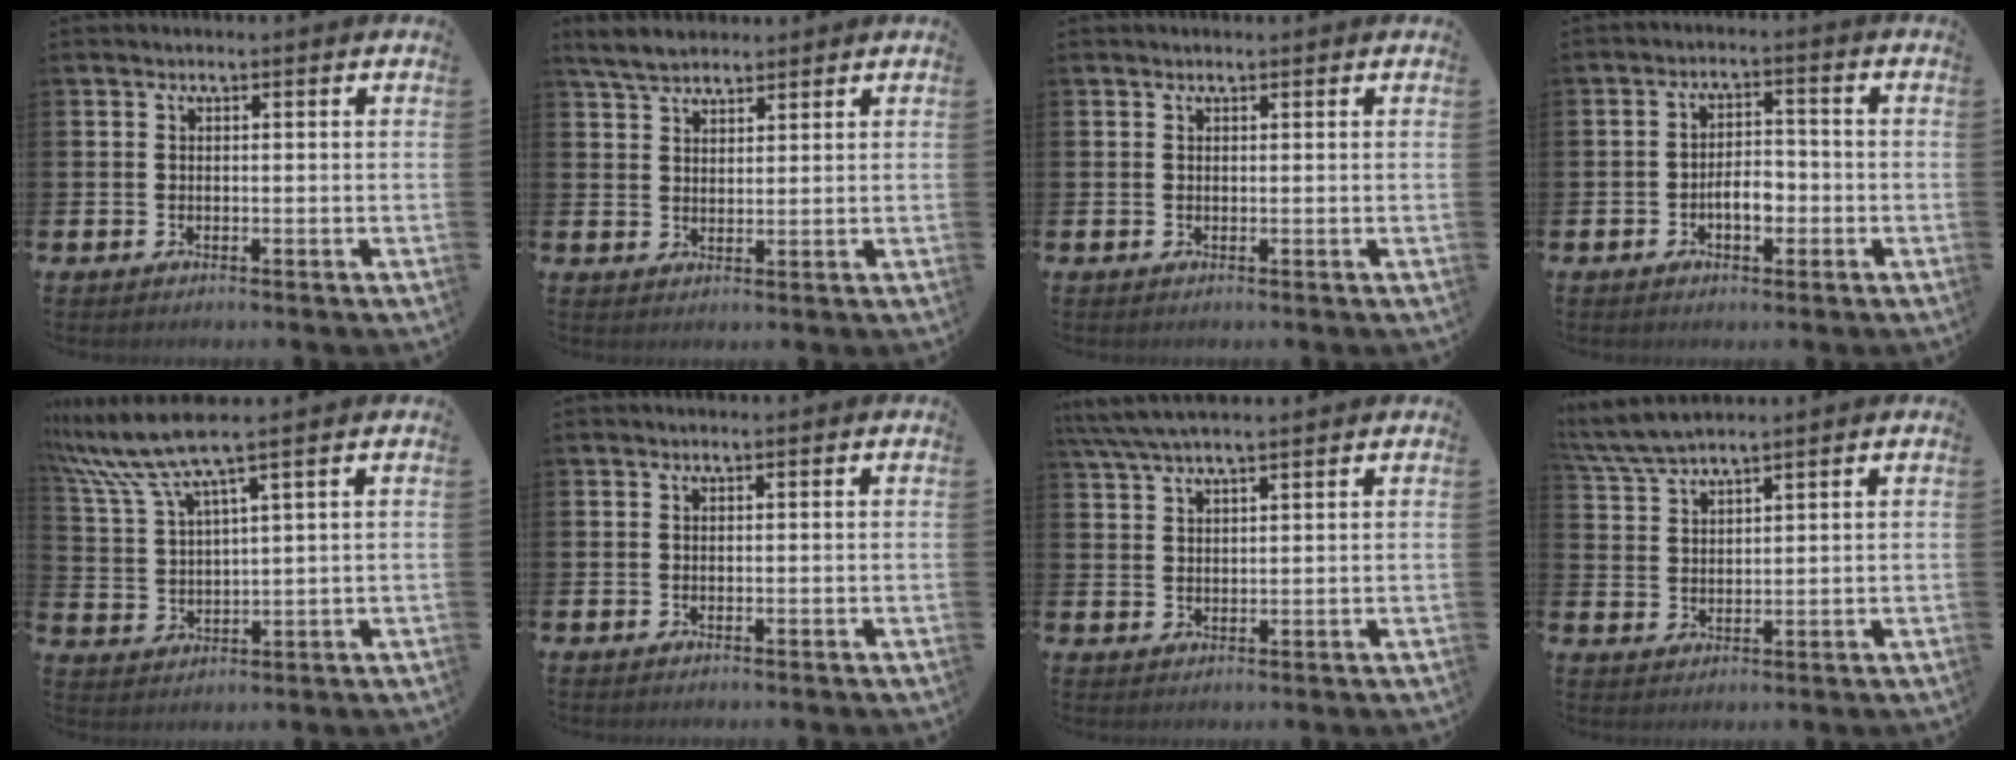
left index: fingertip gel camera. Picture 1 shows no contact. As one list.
[{"total": 4.5, "force": [4.1, 1.4, 1.2], "torque": [-0.043, -0.002, 0.079]}, {"total": 0.6, "force": [0.5, 0.2, 0.0], "torque": [0.007, -0.002, 0.008]}, {"total": 3.7, "force": [-1.3, 1.9, 2.9], "torque": [-0.043, 0.004, -0.028]}, {"total": 7.8, "force": [6.4, 0.5, 4.4], "torque": [-0.114, -0.018, 0.115]}, {"total": 0.0}, {"total": 4.9, "force": [4.4, 0.6, 2.2], "torque": [-0.053, -0.009, 0.081]}, {"total": 4.8, "force": [4.6, 0.3, 1.5], "torque": [-0.050, -0.013, 0.085]}]